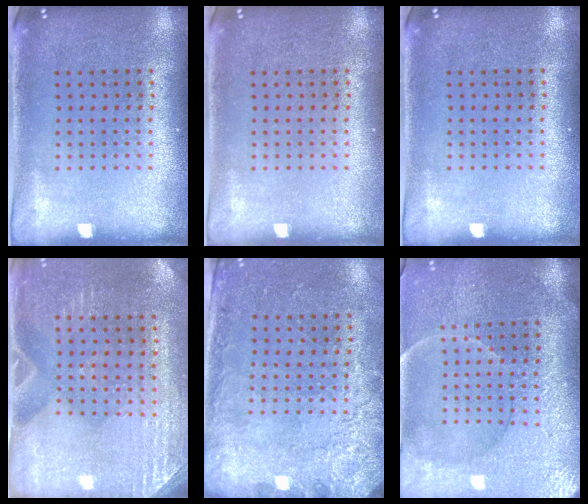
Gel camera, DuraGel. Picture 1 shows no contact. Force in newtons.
{"total": 0.0}
{"total": 0.0}
{"total": 2.9, "press": 2.8, "slide": 0.8}
{"total": 2.7, "press": 2.2, "slide": 1.5}
{"total": 3.8, "press": 3.5, "slide": 1.5}